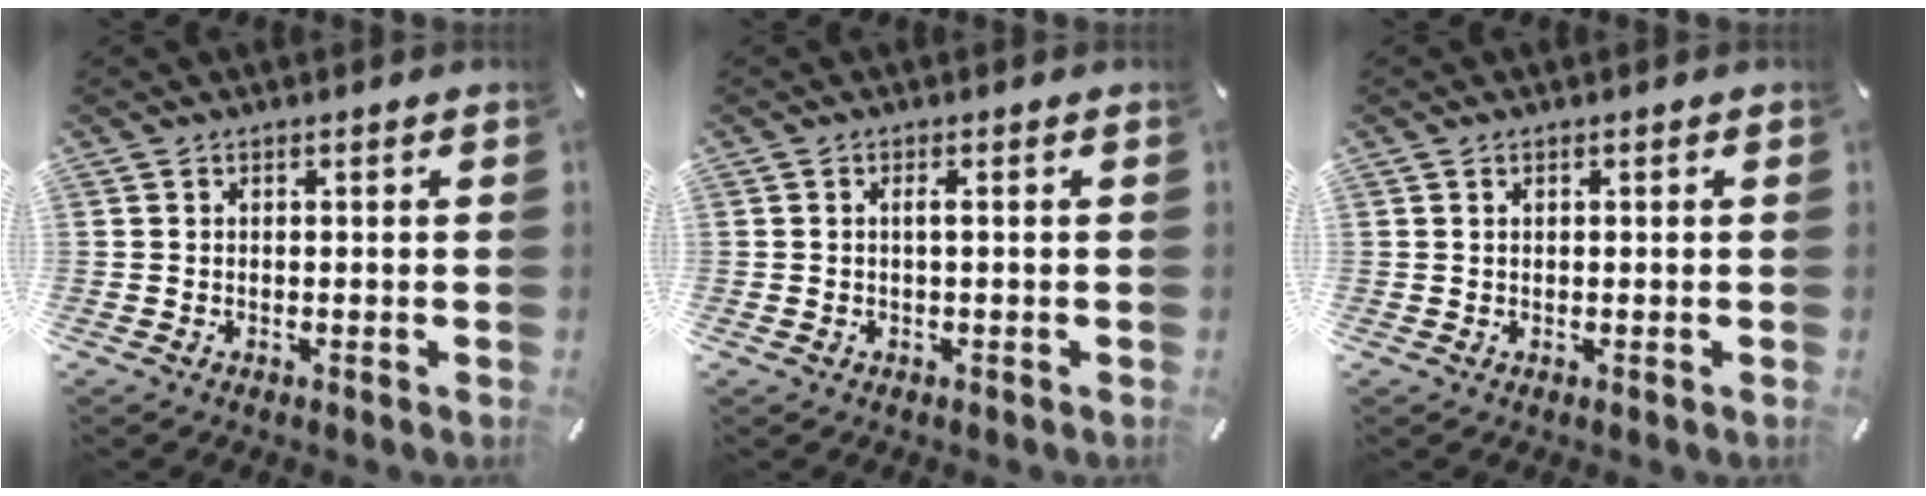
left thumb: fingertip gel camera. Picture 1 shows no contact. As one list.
[{"total": 1.3, "force": [-0.1, 0.1, 1.3], "torque": [-0.023, -0.002, -0.001]}, {"total": 0.7, "force": [0.2, 0.3, 0.6], "torque": [-0.011, 0.001, 0.003]}]